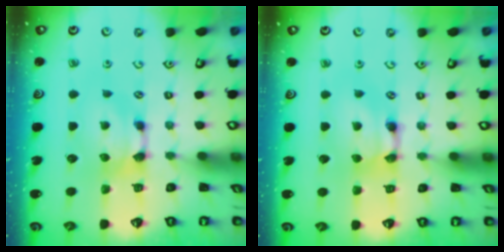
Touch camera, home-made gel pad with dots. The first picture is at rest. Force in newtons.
{"total": 1.9, "press": 1.9, "slide": 0.1}